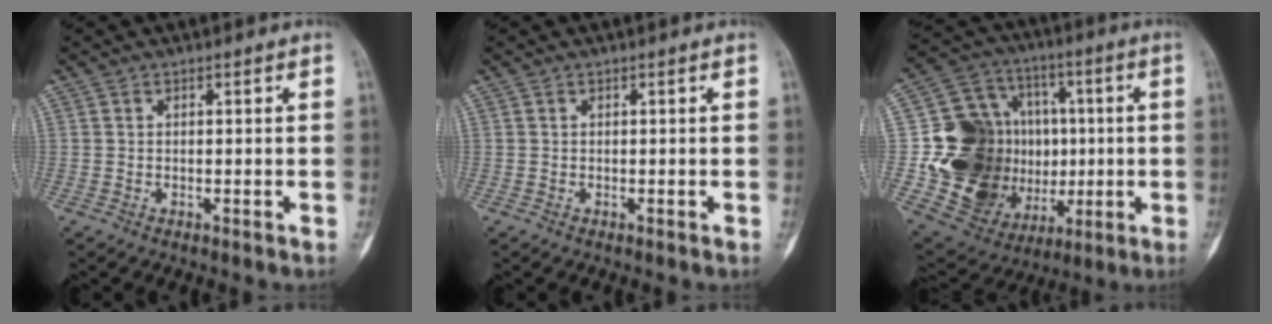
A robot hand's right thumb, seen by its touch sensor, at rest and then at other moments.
{"total": 0.0}
{"total": 24.2, "force": [-0.9, 19.5, 14.4], "torque": [-0.194, 0.030, 0.014]}